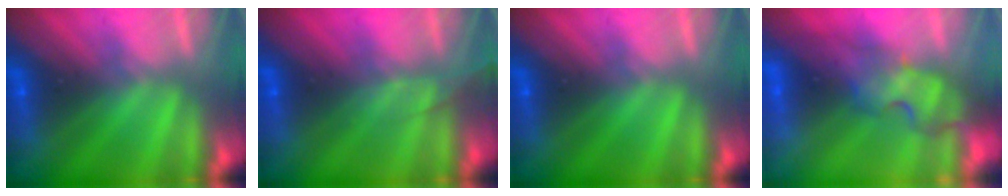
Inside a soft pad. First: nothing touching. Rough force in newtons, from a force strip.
{"total": 2.6}
{"total": 0.0}
{"total": 3.9}